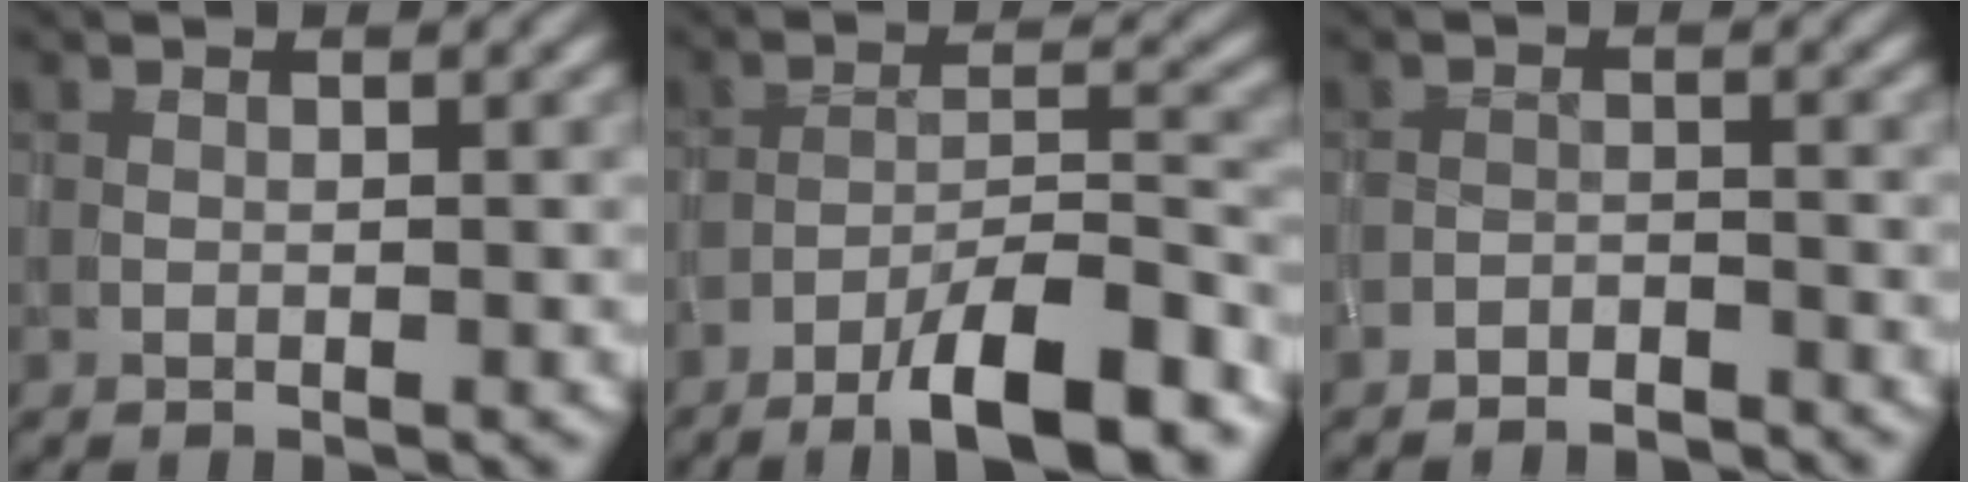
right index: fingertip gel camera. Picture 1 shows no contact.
{"total": 8.6, "force": [-6.2, 1.5, 5.8], "torque": [-0.087, 0.014, -0.099]}
{"total": 2.3, "force": [-2.3, 0.4, 0.0], "torque": [0.006, 0.002, -0.040]}